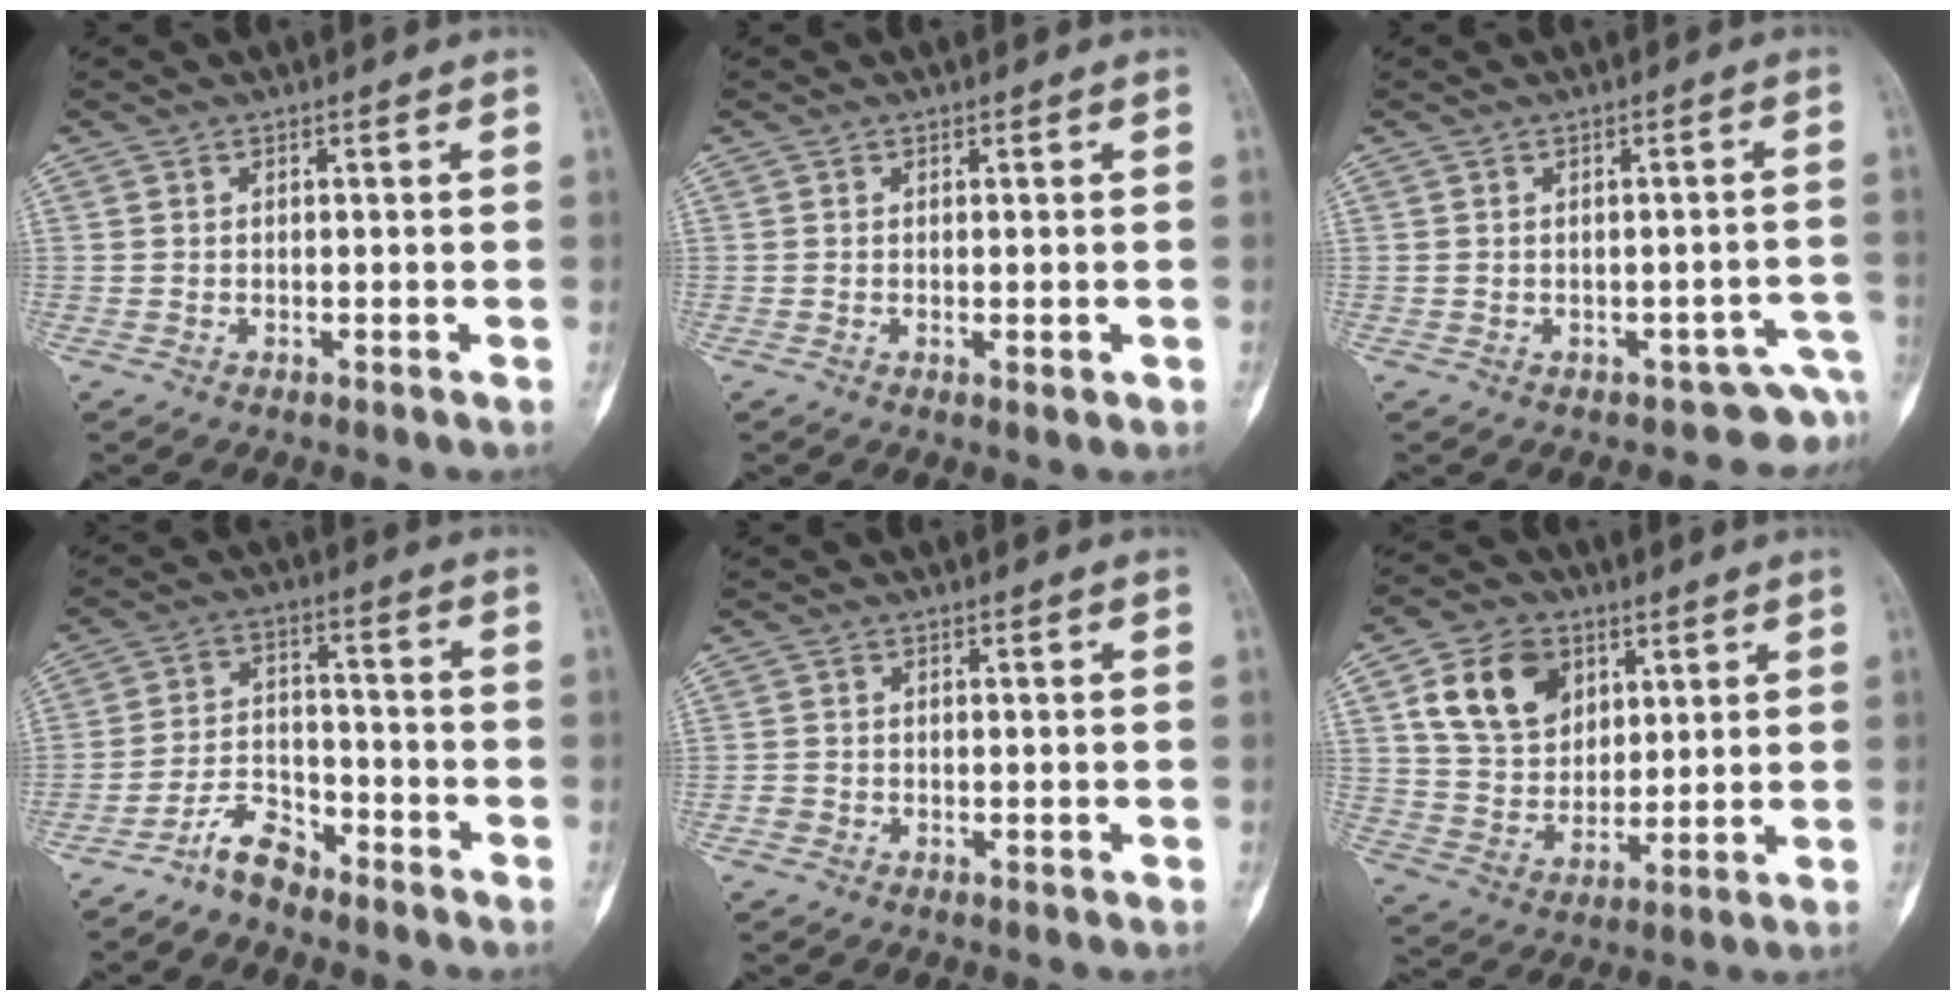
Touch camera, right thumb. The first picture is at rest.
{"total": 1.3, "force": [-0.4, 0.4, 1.2], "torque": [-0.014, -0.003, -0.004]}
{"total": 3.5, "force": [-2.5, 2.3, 0.9], "torque": [0.018, 0.048, -0.029]}
{"total": 6.6, "force": [-5.6, 2.6, 2.5], "torque": [-0.040, 0.047, -0.110]}
{"total": 1.1, "force": [-0.6, 0.9, 0.3], "torque": [-0.002, 0.004, -0.014]}
{"total": 13.9, "force": [5.5, 10.4, 7.4], "torque": [-0.099, -0.015, 0.103]}